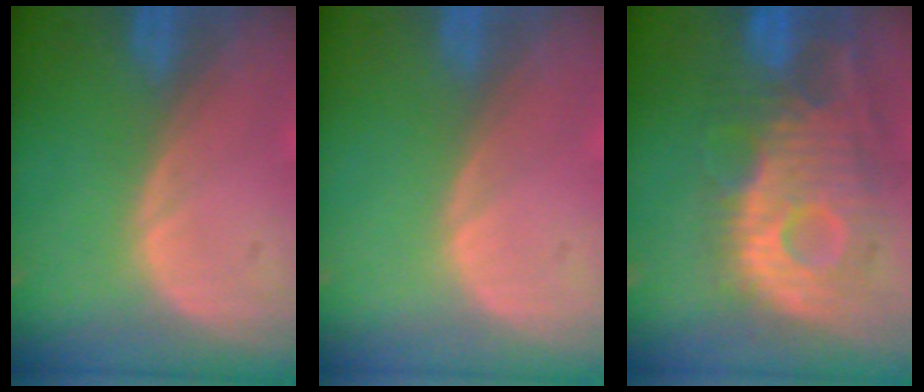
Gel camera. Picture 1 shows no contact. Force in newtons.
{"total": 0.0}
{"total": 11.8, "press": 10.6, "slide": 5.1}